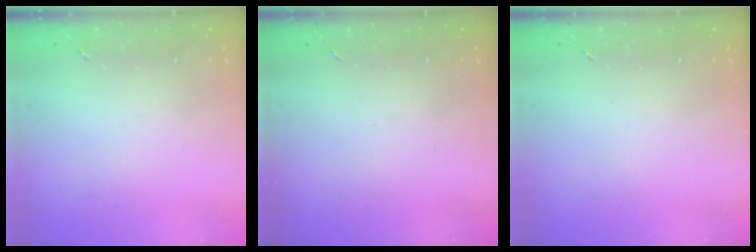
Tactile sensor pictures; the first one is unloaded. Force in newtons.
{"total": 0.0}
{"total": 0.0}